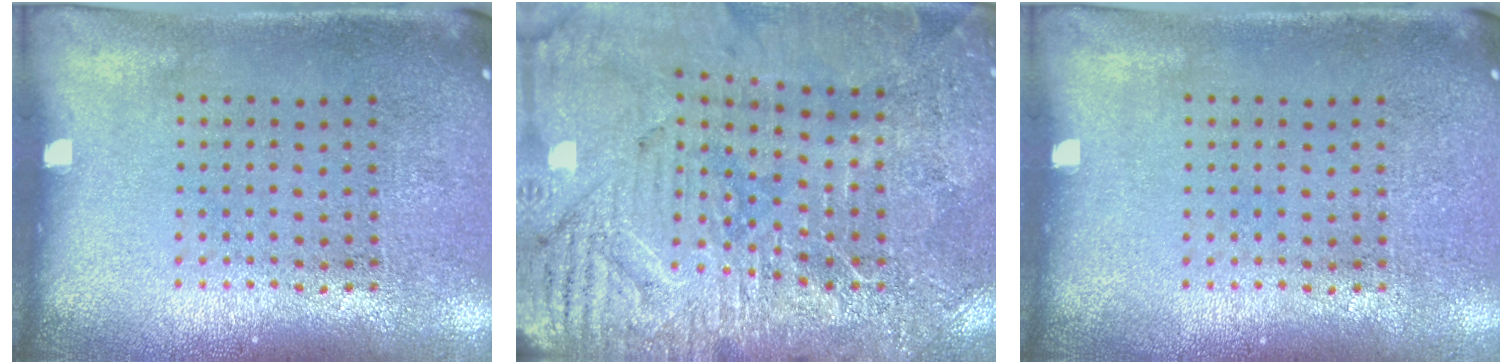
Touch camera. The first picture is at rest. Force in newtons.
{"total": 3.4, "press": 3.4, "slide": 0.2}
{"total": 0.0}